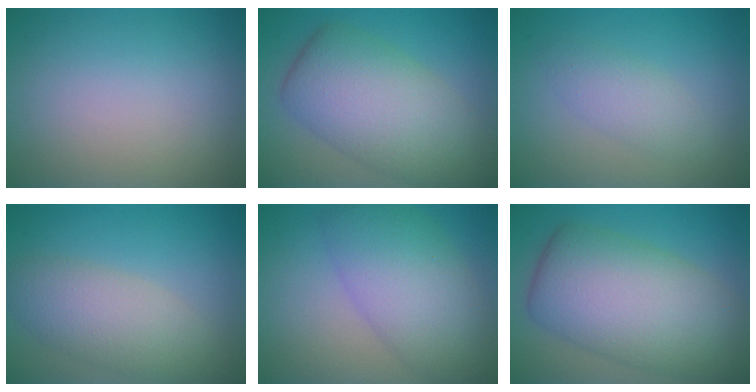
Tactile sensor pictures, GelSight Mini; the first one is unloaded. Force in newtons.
{"total": 8.8, "press": 8.8, "slide": 0.4}
{"total": 2.3, "press": 2.3, "slide": 0.1}
{"total": 4.7, "press": 4.7, "slide": 0.3}
{"total": 7.6, "press": 7.6, "slide": 0.2}
{"total": 10.7, "press": 10.7, "slide": 0.3}